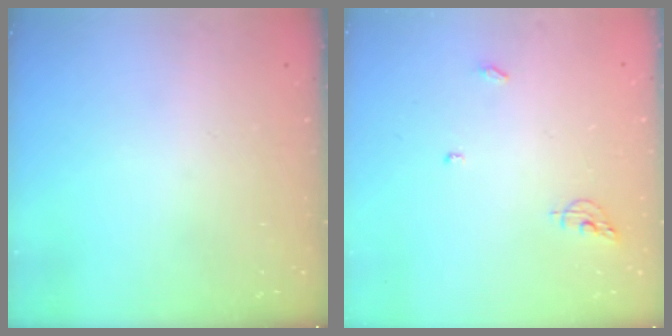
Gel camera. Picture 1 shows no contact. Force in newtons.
{"total": 5.9, "press": 5.9, "slide": 0.2}